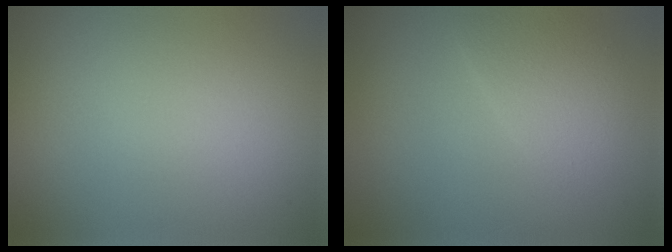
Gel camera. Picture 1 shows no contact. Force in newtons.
{"total": 2.5, "press": 2.5, "slide": 0.1}